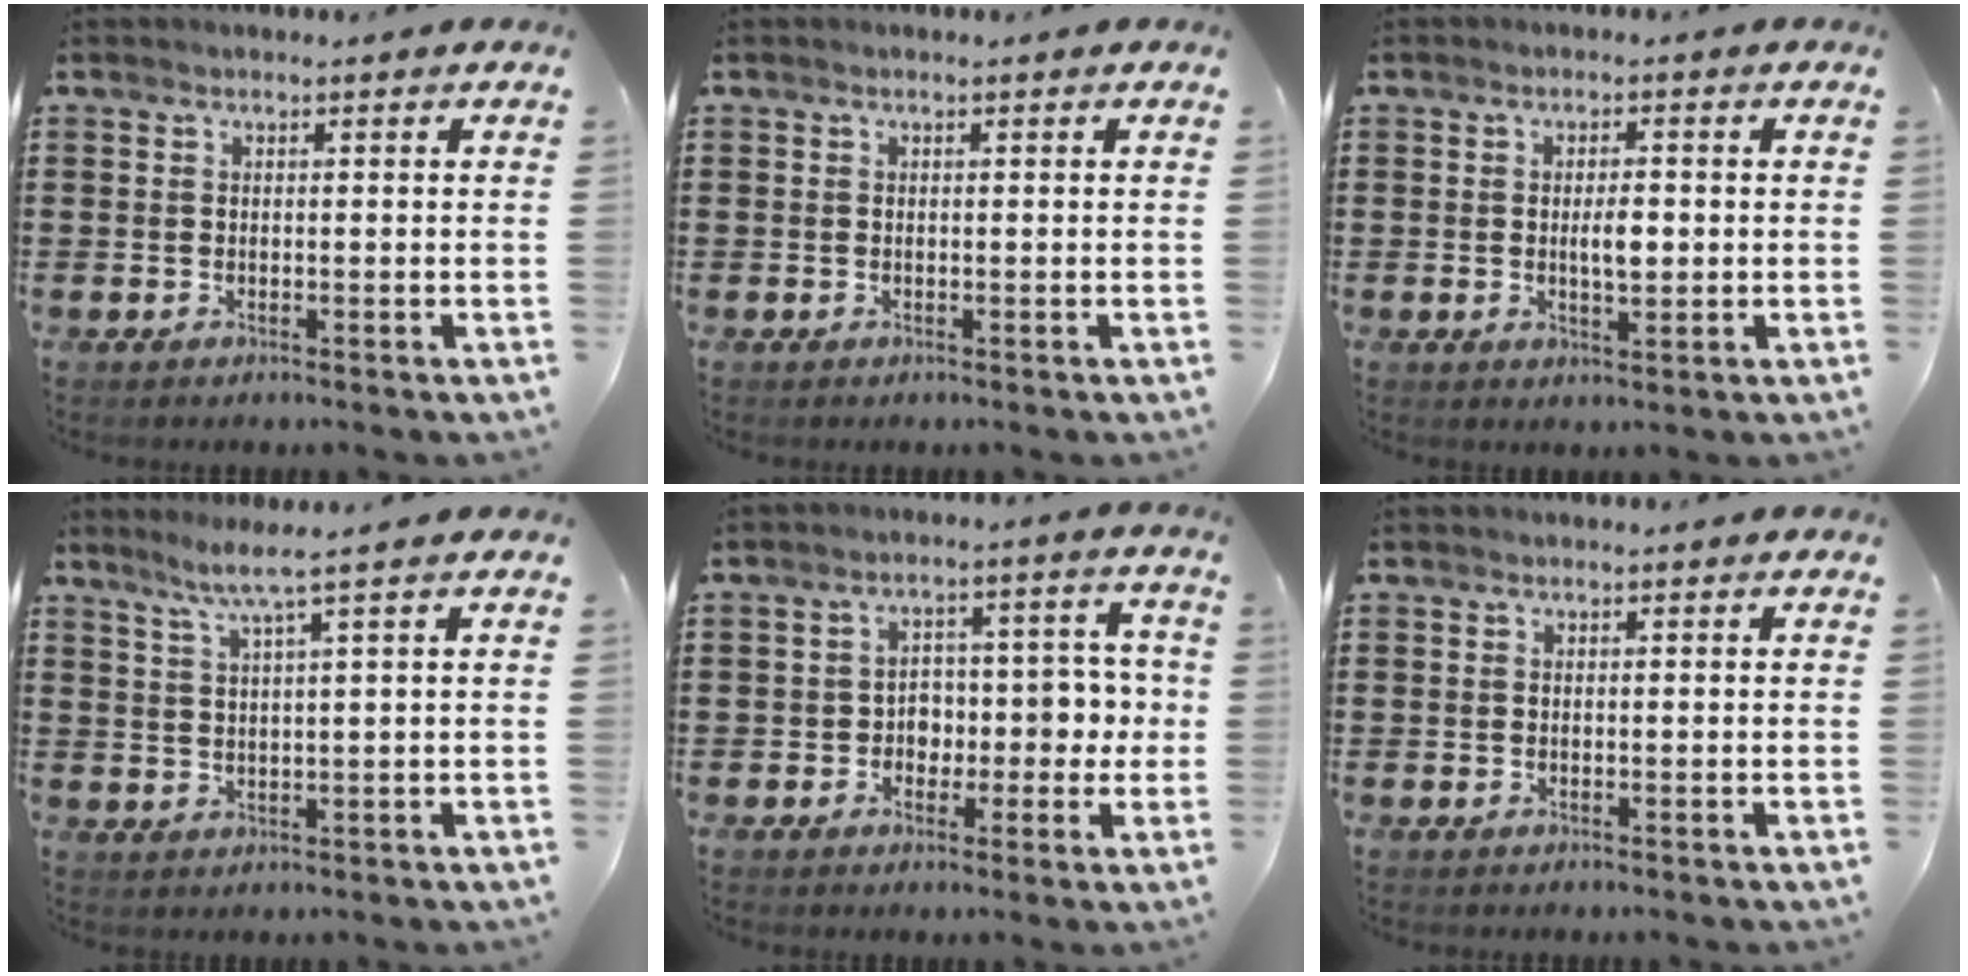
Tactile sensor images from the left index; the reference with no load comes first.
{"total": 0.0}
{"total": 2.7, "force": [0.0, 1.1, 2.4], "torque": [-0.039, 0.000, -0.004]}
{"total": 3.7, "force": [2.2, -0.8, 2.8], "torque": [-0.064, -0.004, 0.033]}
{"total": 4.9, "force": [-0.9, 4.0, 2.7], "torque": [-0.041, 0.001, -0.028]}
{"total": 0.0}